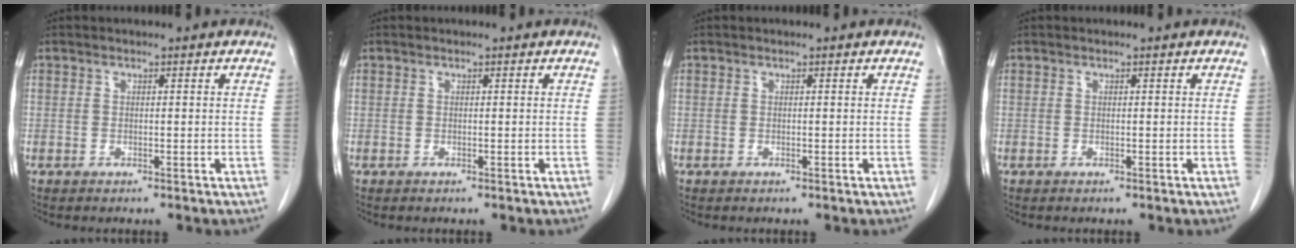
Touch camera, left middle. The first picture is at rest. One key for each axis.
{"total": 0.0}
{"total": 0.0}
{"total": 0.0}